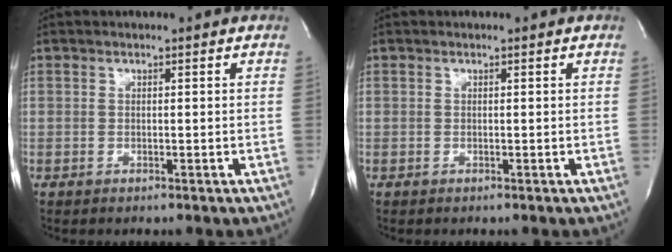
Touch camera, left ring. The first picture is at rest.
{"total": 0.0}